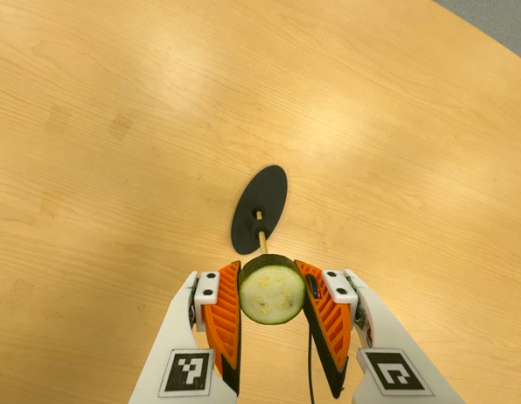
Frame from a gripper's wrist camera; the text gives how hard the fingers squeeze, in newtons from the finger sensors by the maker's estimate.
{"total": 11.8, "left": 10.9, "right": 12.7}